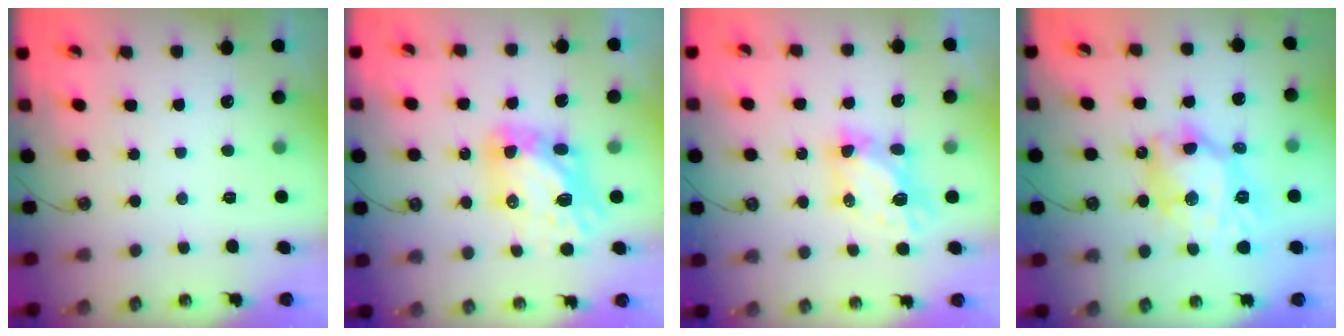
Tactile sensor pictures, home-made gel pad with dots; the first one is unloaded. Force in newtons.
{"total": 12.0, "press": 11.9, "slide": 1.3}
{"total": 6.6, "press": 6.6, "slide": 0.5}
{"total": 14.2, "press": 14.1, "slide": 1.9}